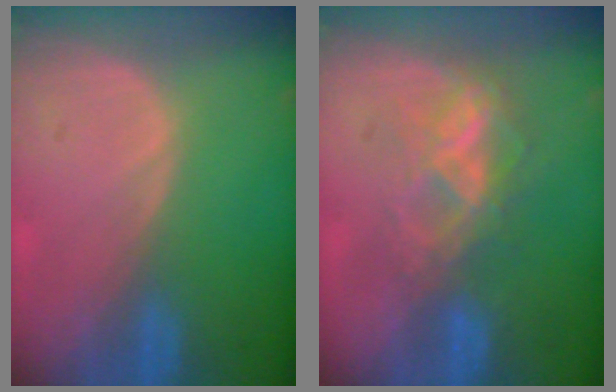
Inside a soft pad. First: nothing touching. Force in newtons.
{"total": 6.9, "press": 6.0, "slide": 3.3}